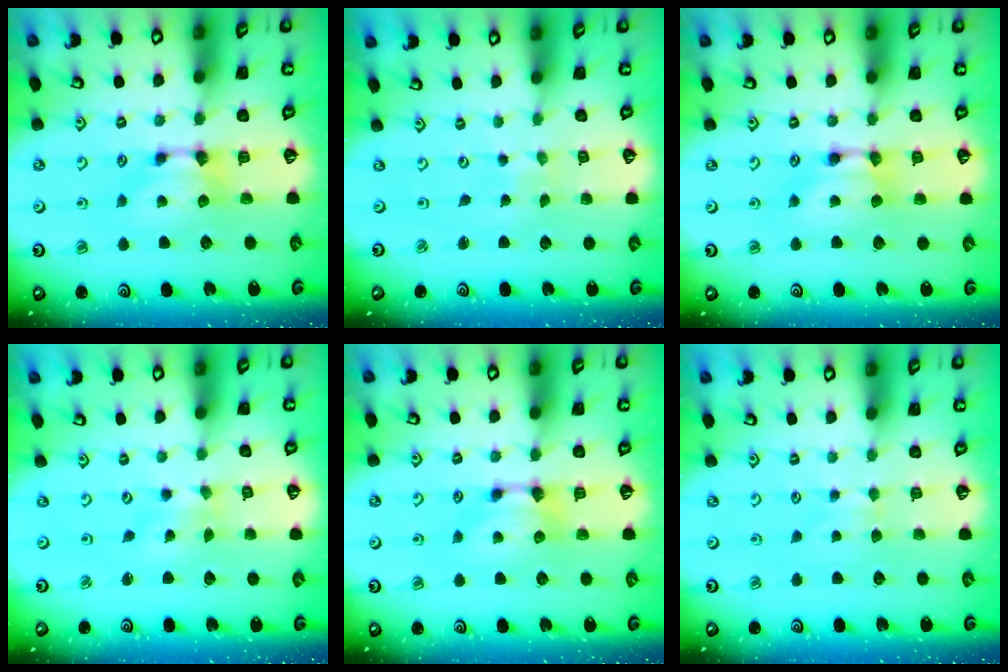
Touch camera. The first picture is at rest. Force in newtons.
{"total": 5.9, "press": 5.9, "slide": 0.3}
{"total": 1.6, "press": 1.6, "slide": 0.1}
{"total": 3.7, "press": 3.6, "slide": 0.8}
{"total": 0.0}
{"total": 3.5, "press": 3.4, "slide": 0.5}